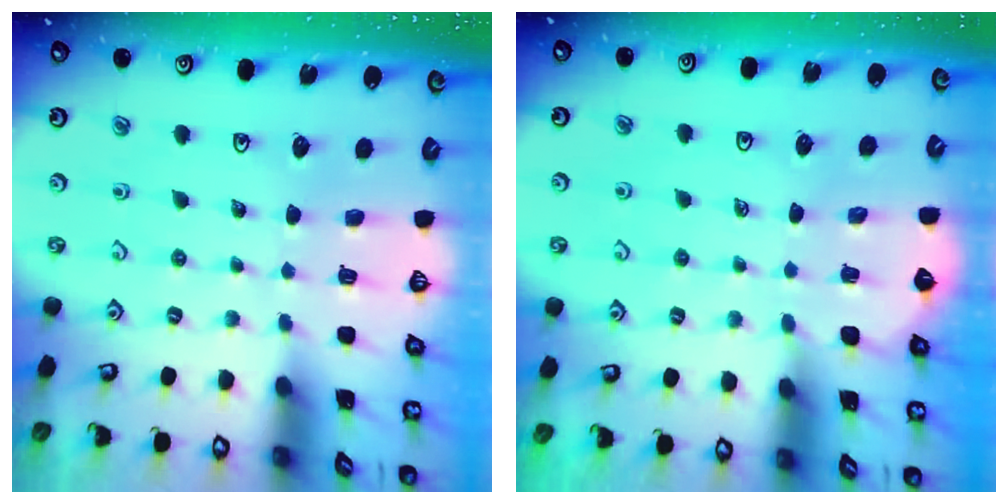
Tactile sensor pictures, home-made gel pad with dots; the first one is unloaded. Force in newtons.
{"total": 2.4, "press": 2.4, "slide": 0.2}